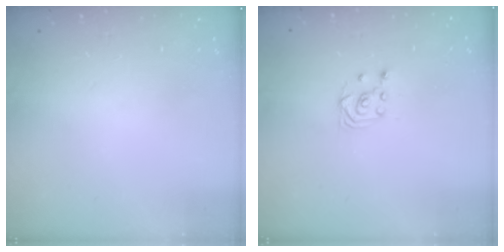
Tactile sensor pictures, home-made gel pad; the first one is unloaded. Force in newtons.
{"total": 2.5, "press": 2.2, "slide": 1.2}